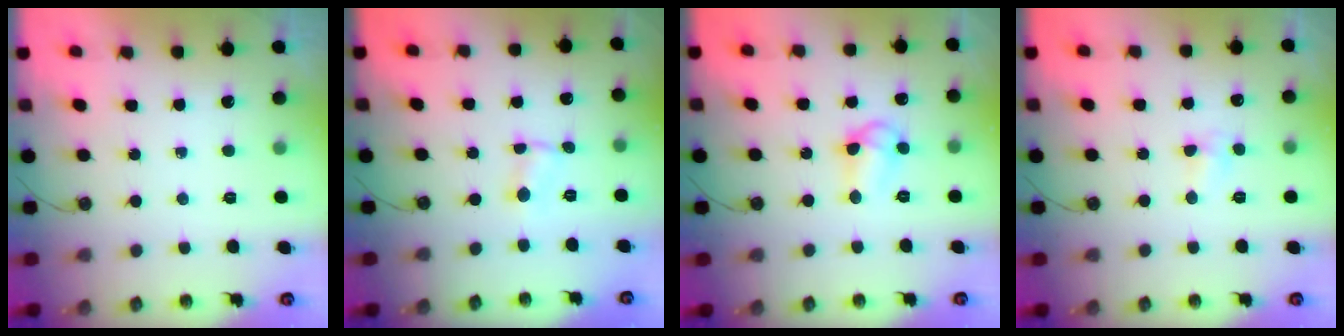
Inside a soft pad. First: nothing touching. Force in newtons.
{"total": 1.0, "press": 1.0, "slide": 0.1}
{"total": 8.2, "press": 8.2, "slide": 0.4}
{"total": 3.9, "press": 3.9, "slide": 0.5}